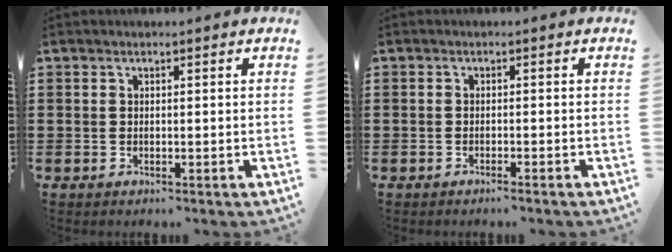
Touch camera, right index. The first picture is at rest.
{"total": 0.8, "force": [-0.6, -0.1, 0.4], "torque": [-0.008, -0.001, -0.013]}